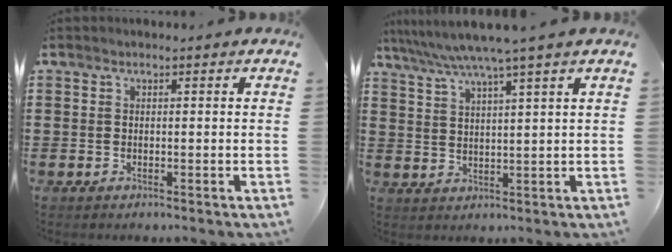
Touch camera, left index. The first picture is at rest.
{"total": 5.6, "force": [4.4, -1.0, 3.2], "torque": [-0.076, -0.019, 0.073]}